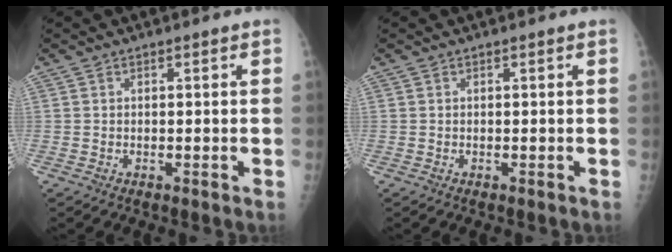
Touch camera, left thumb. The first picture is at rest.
{"total": 0.0}